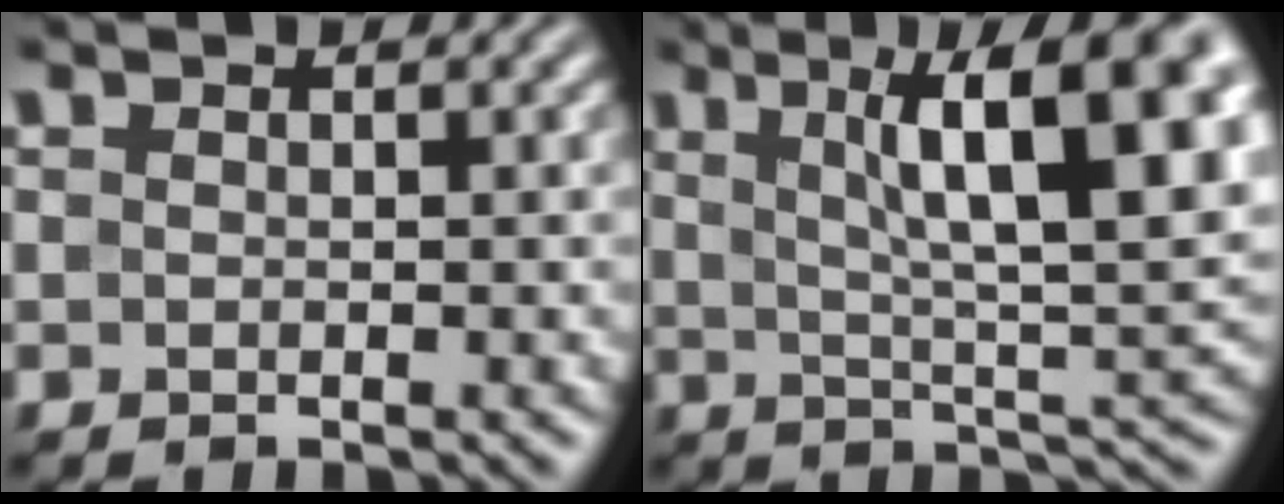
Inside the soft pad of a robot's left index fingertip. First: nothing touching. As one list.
[{"total": 12.6, "force": [4.4, 3.4, 11.4], "torque": [-0.156, 0.006, 0.071]}]